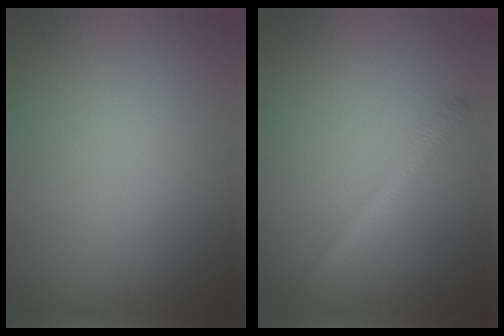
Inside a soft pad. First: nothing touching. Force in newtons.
{"total": 1.4, "press": 1.4, "slide": 0.1}